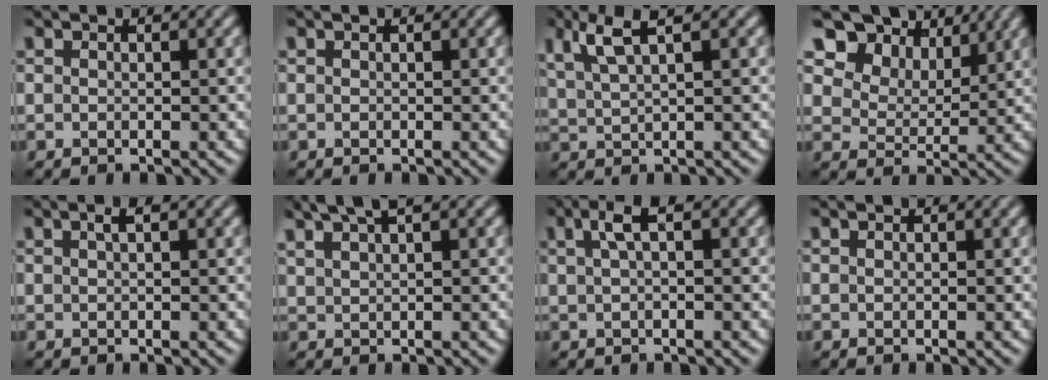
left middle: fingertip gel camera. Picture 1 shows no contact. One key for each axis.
{"total": 0.0}
{"total": 4.0, "fx": 2.4, "fy": 0.9, "fz": 3.0, "tx": -0.060, "ty": 0.009, "tz": 0.049}
{"total": 11.0, "fx": 7.0, "fy": 6.9, "fz": 5.1, "tx": -0.114, "ty": -0.007, "tz": 0.137}
{"total": 1.2, "fx": 0.6, "fy": 0.2, "fz": 1.0, "tx": -0.021, "ty": 0.006, "tz": 0.011}
{"total": 3.1, "fx": 2.3, "fy": 0.5, "fz": 2.0, "tx": -0.027, "ty": 0.011, "tz": 0.044}
{"total": 2.3, "fx": 0.9, "fy": 0.6, "fz": 2.0, "tx": -0.038, "ty": 0.008, "tz": 0.015}
{"total": 0.0}